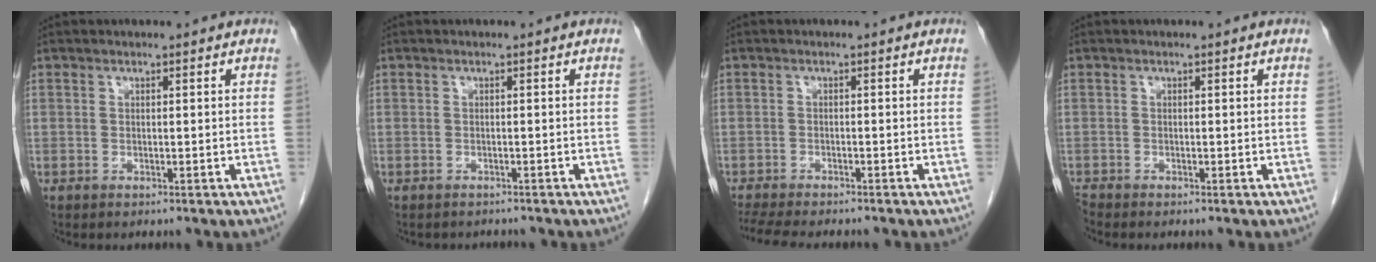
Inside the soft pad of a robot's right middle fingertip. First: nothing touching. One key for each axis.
{"total": 2.5, "fx": -2.3, "fy": 0.9, "fz": 0.3, "tx": -0.009, "ty": -0.004, "tz": -0.030}
{"total": 9.7, "fx": -8.4, "fy": 1.8, "fz": 4.4, "tx": -0.075, "ty": -0.011, "tz": -0.126}
{"total": 0.7, "fx": -0.7, "fy": -0.2, "fz": 0.0, "tx": -0.004, "ty": -0.005, "tz": -0.014}